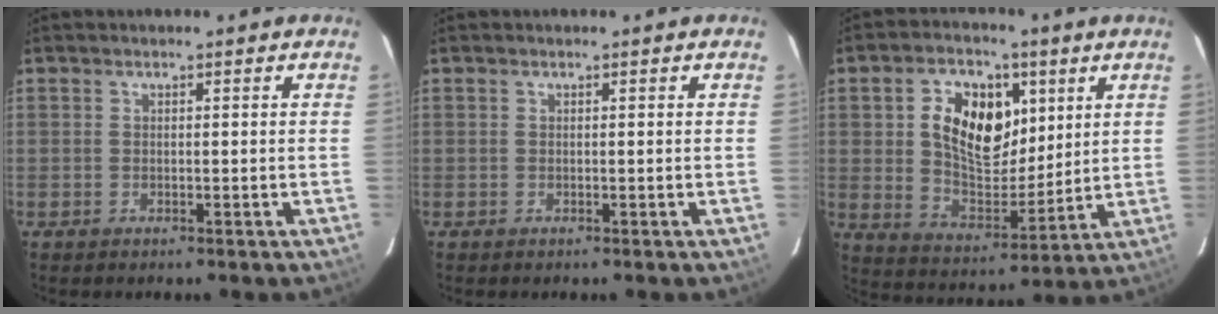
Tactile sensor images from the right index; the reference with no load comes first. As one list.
[{"total": 0.0}, {"total": 14.3, "force": [4.3, 8.8, 10.5], "torque": [-0.190, 0.009, 0.081]}]